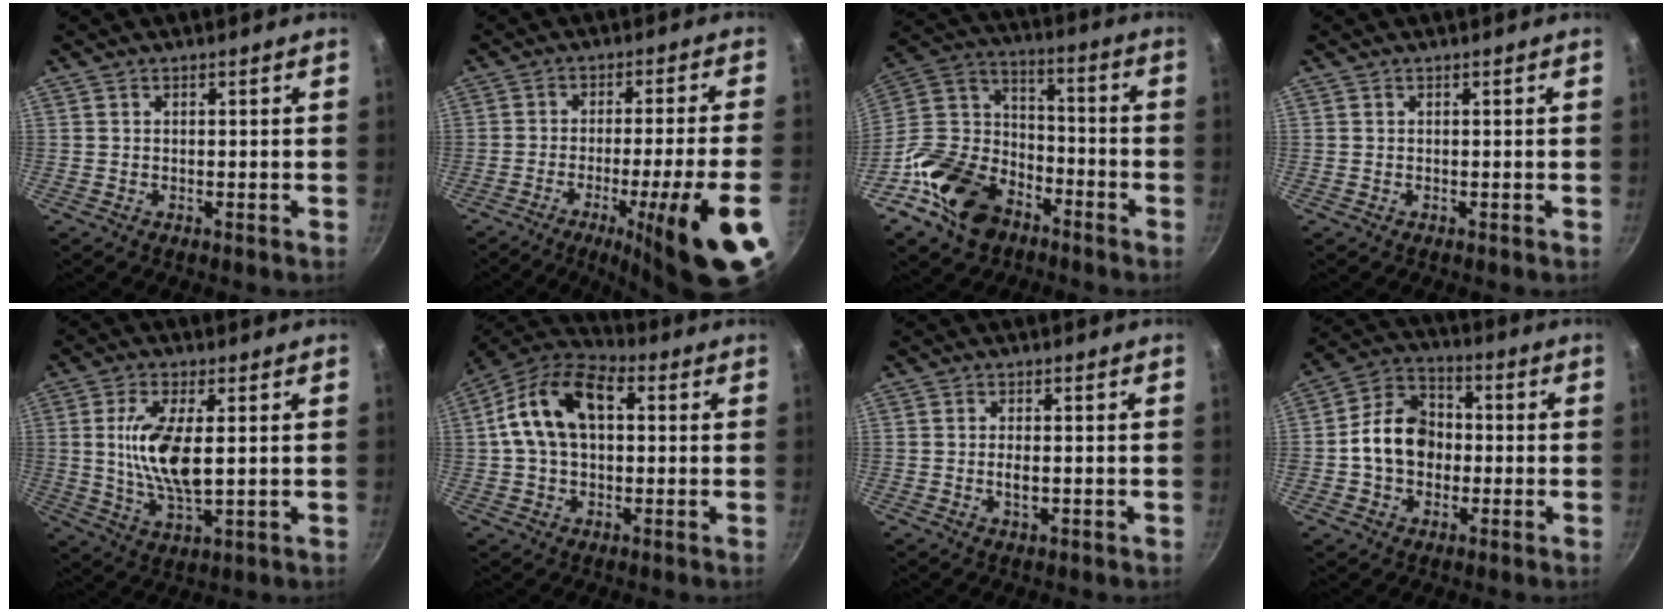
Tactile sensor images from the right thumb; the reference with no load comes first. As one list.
[{"total": 18.7, "force": [-7.9, 1.7, 16.8], "torque": [-0.225, 0.019, -0.108]}, {"total": 19.6, "force": [-10.6, 13.1, 9.9], "torque": [-0.170, 0.073, -0.201]}, {"total": 0.0}, {"total": 11.5, "force": [1.3, 4.5, 10.5], "torque": [-0.203, -0.010, 0.028]}, {"total": 15.0, "force": [2.6, 9.4, 11.4], "torque": [-0.184, 0.027, 0.028]}, {"total": 2.4, "force": [-0.3, 1.1, 2.2], "torque": [-0.038, 0.001, -0.006]}, {"total": 12.4, "force": [-0.8, 9.8, 7.5], "torque": [-0.095, 0.028, -0.030]}]